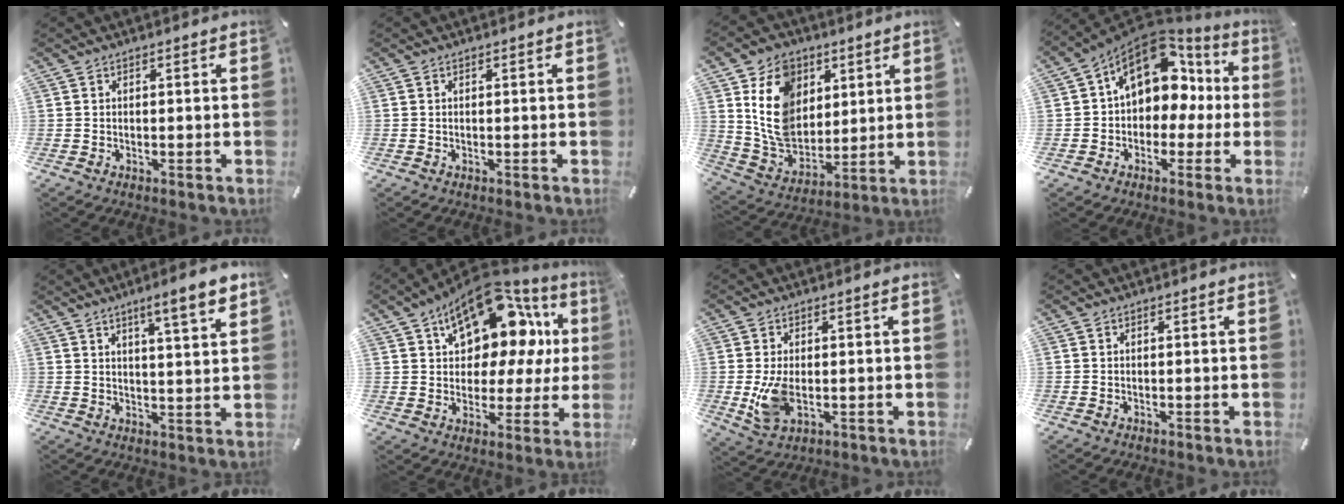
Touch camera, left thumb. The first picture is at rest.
{"total": 0.0}
{"total": 15.1, "force": [5.0, 12.2, 7.5], "torque": [-0.149, -0.014, 0.100]}
{"total": 14.7, "force": [4.7, 10.6, 9.1], "torque": [-0.134, -0.023, 0.085]}
{"total": 8.0, "force": [5.5, 0.8, 5.7], "torque": [-0.082, -0.030, 0.086]}
{"total": 17.5, "force": [9.7, 9.8, 10.7], "torque": [-0.160, -0.072, 0.163]}
{"total": 7.3, "force": [-0.4, 3.9, 6.1], "torque": [-0.122, -0.011, -0.011]}
{"total": 0.0}